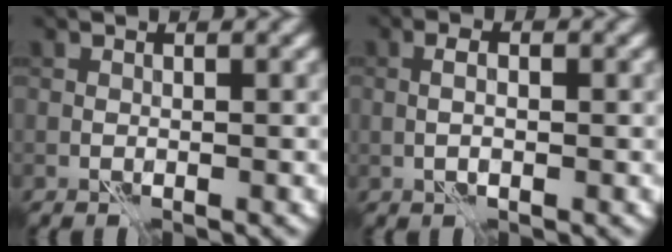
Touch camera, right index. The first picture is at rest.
{"total": 1.7, "force": [-0.1, 0.7, 1.6], "torque": [-0.028, 0.001, -0.003]}